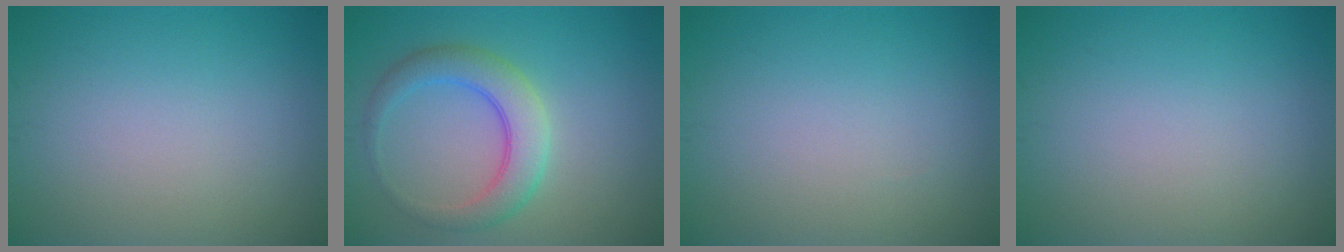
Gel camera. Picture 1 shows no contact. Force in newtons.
{"total": 4.5, "press": 4.5, "slide": 0.2}
{"total": 0.0}
{"total": 0.0}